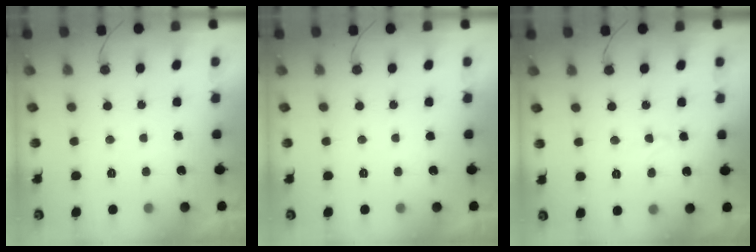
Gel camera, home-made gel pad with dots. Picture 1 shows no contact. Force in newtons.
{"total": 0.0}
{"total": 4.5, "press": 4.5, "slide": 0.7}